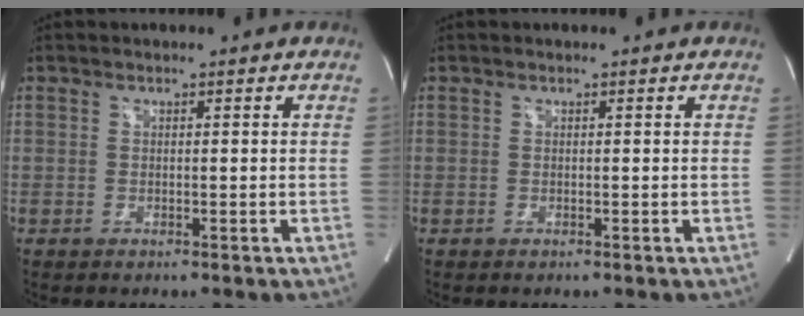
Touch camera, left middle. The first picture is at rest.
{"total": 0.0}